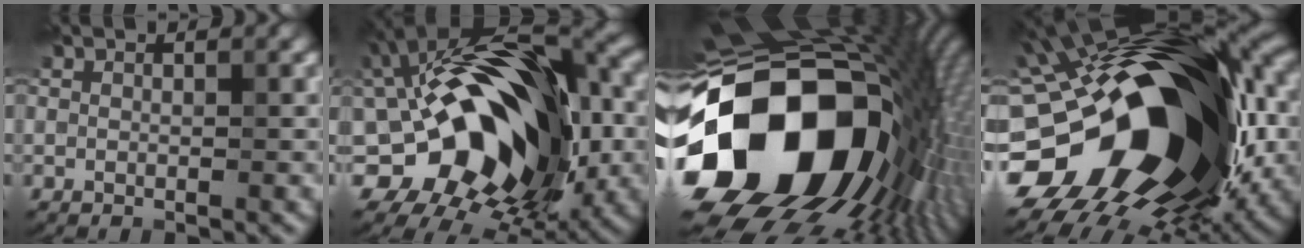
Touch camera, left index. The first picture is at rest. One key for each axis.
{"total": 17.5, "fx": 0.3, "fy": 11.4, "fz": 13.2, "tx": -0.195, "ty": 0.010, "tz": 0.005}
{"total": 21.8, "fx": -3.3, "fy": 15.3, "fz": 15.1, "tx": -0.316, "ty": -0.048, "tz": -0.037}
{"total": 21.0, "fx": -1.3, "fy": 12.2, "fz": 17.0, "tx": -0.301, "ty": -0.036, "tz": -0.023}